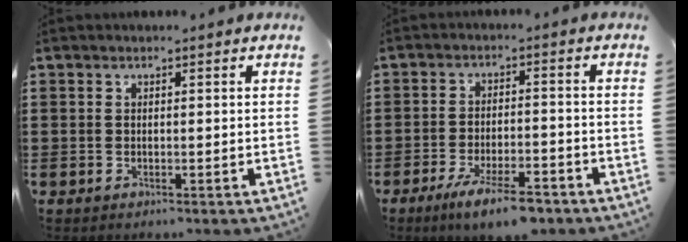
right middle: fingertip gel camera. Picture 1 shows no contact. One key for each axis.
{"total": 6.6, "fx": -4.8, "fy": 1.2, "fz": 4.4, "tx": -0.078, "ty": -0.002, "tz": -0.085}